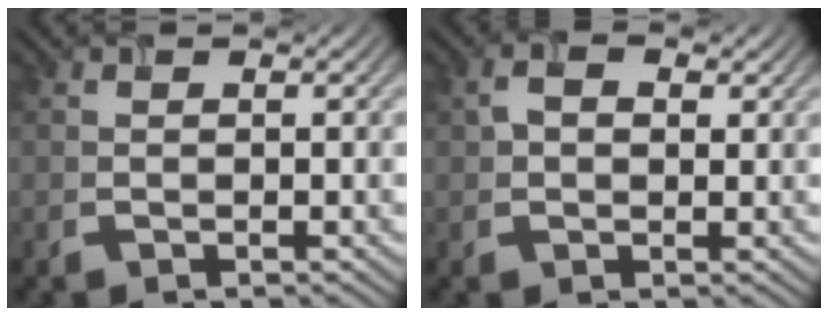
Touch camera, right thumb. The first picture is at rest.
{"total": 3.1, "force": [1.1, 2.0, 2.1], "torque": [-0.043, 0.003, 0.018]}